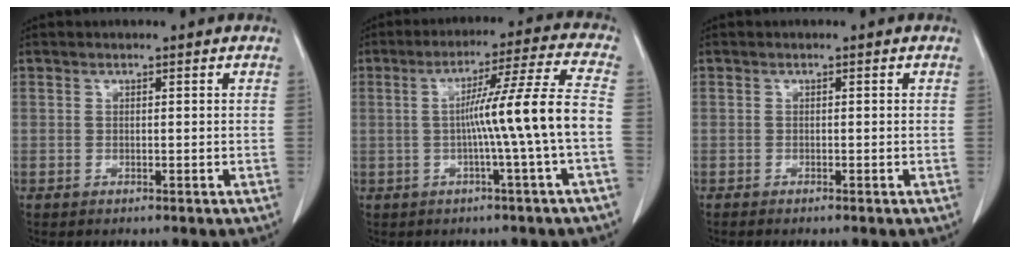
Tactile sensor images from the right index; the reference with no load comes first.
{"total": 10.8, "force": [-1.7, -2.3, 10.4], "torque": [-0.168, 0.013, -0.023]}
{"total": 0.5, "force": [-0.4, -0.1, 0.3], "torque": [-0.009, -0.001, -0.010]}